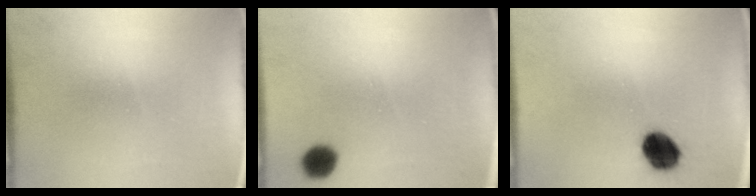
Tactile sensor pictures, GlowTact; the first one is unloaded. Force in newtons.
{"total": 4.8}
{"total": 8.5}